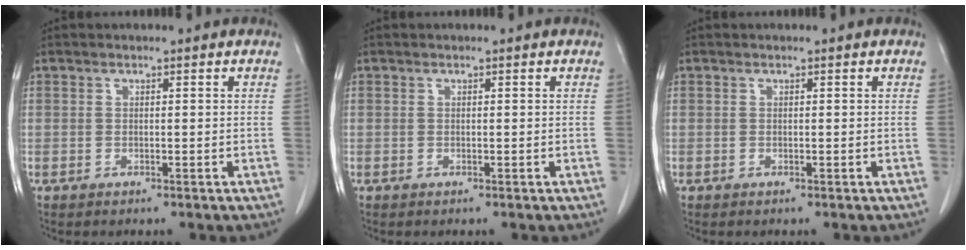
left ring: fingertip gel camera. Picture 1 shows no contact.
{"total": 0.0}
{"total": 0.0}